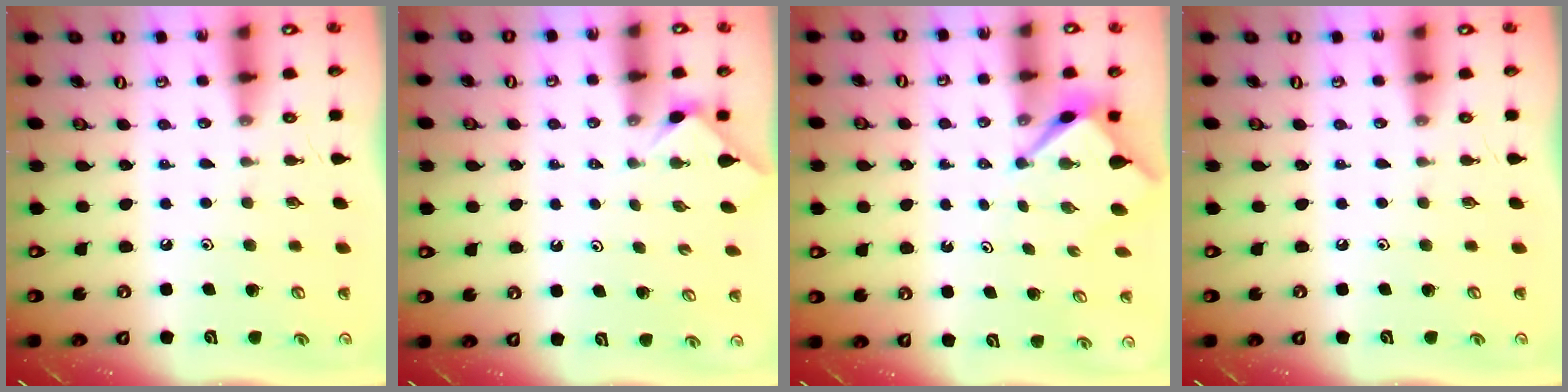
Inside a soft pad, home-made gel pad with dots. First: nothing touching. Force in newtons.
{"total": 2.1, "press": 2.1, "slide": 0.4}
{"total": 2.9, "press": 2.9, "slide": 0.2}
{"total": 0.0}